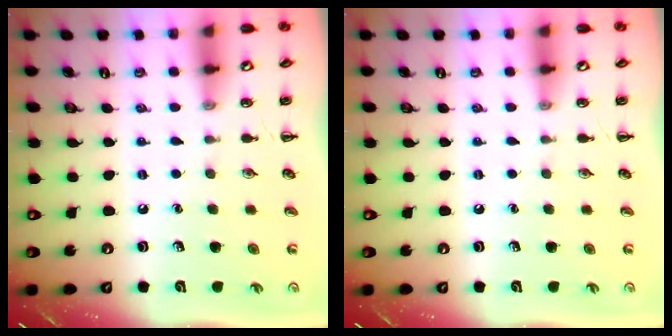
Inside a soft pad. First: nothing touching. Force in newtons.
{"total": 0.0}